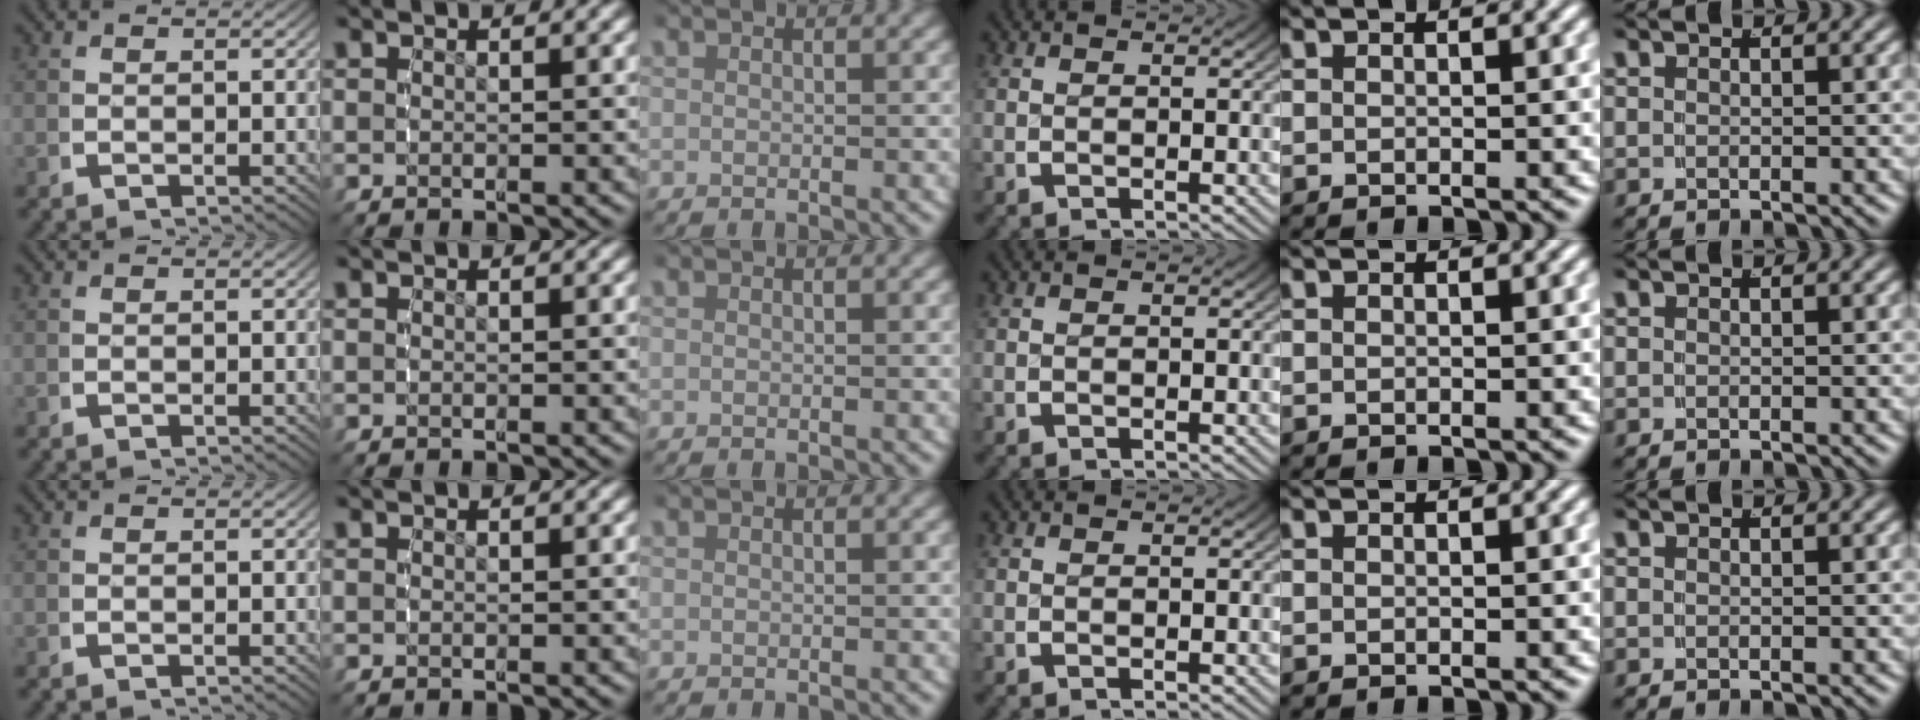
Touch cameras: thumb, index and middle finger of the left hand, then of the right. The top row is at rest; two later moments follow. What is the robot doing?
{"motion": "reach", "object": "shorts"}